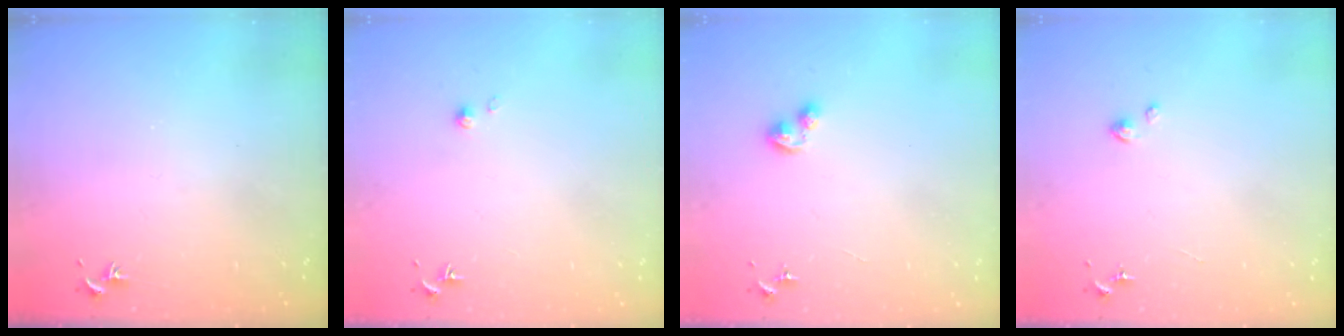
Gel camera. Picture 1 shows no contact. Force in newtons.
{"total": 2.0, "press": 1.9, "slide": 0.2}
{"total": 3.1, "press": 3.1, "slide": 0.3}
{"total": 2.2, "press": 2.2, "slide": 0.3}